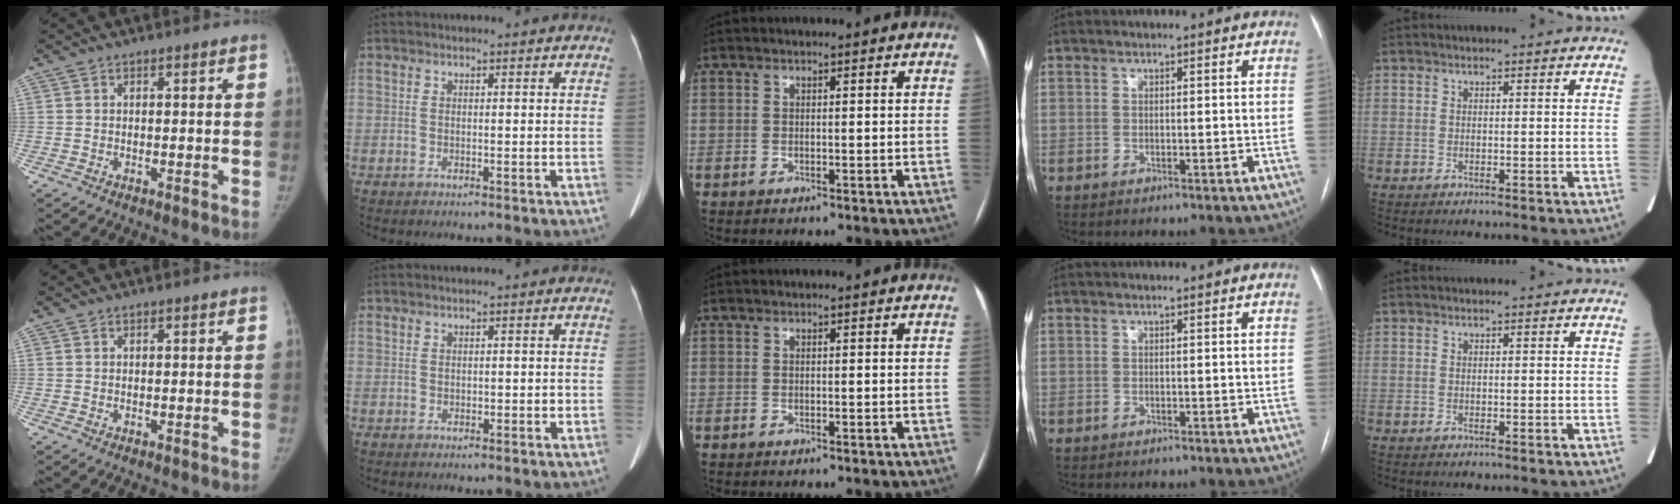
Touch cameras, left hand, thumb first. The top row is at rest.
{"index": {"total": 0.7, "force": [-0.3, 0.6, 0.3], "torque": [-0.007, 0.005, -0.004]}}